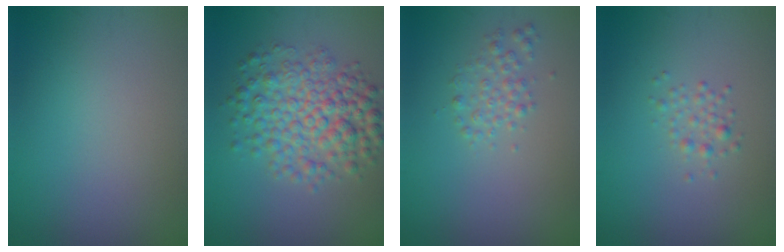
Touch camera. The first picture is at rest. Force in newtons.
{"total": 6.4, "press": 6.4, "slide": 0.1}
{"total": 1.7, "press": 1.7, "slide": 0.0}
{"total": 1.3, "press": 1.3, "slide": 0.0}